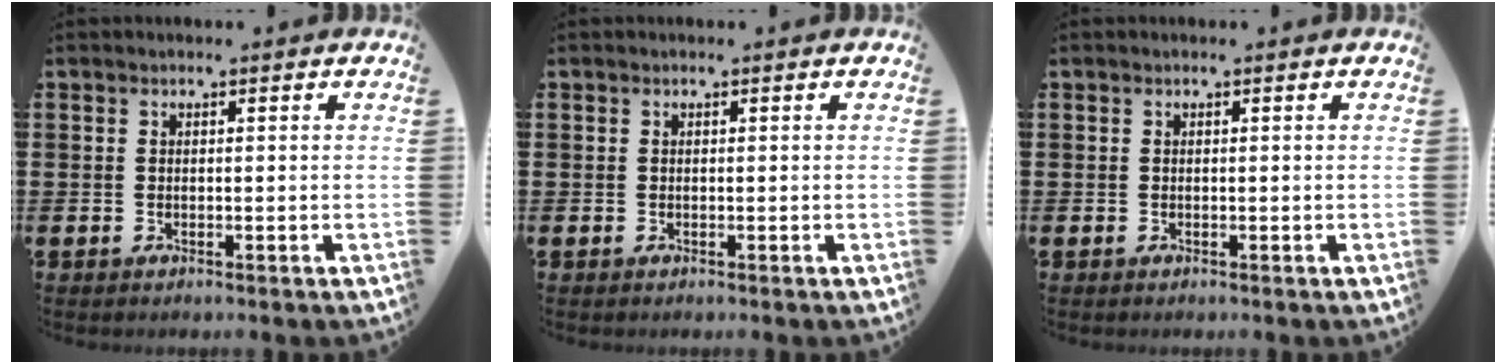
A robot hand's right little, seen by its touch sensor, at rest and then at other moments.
{"total": 0.0}
{"total": 0.0}